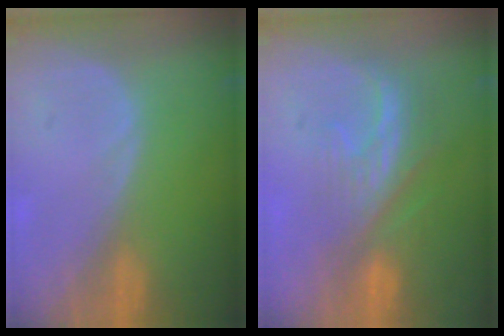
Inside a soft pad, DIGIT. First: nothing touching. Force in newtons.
{"total": 8.3, "press": 7.5, "slide": 3.6}